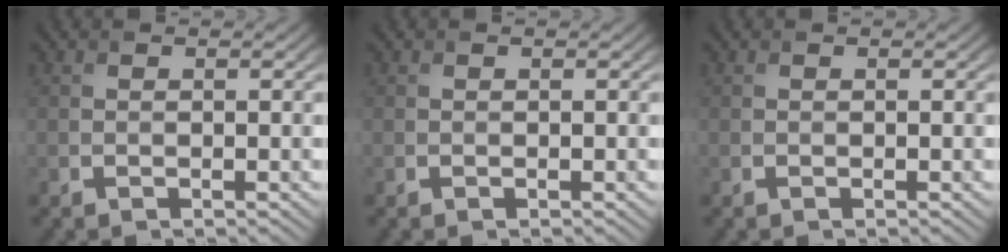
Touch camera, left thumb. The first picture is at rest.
{"total": 0.0}
{"total": 0.0}